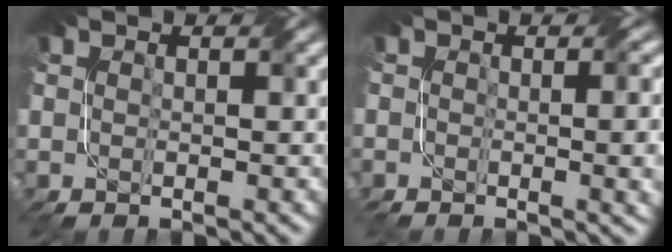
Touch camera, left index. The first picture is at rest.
{"total": 4.6, "force": [-1.4, 2.0, 3.9], "torque": [-0.001, 0.009, -0.008]}